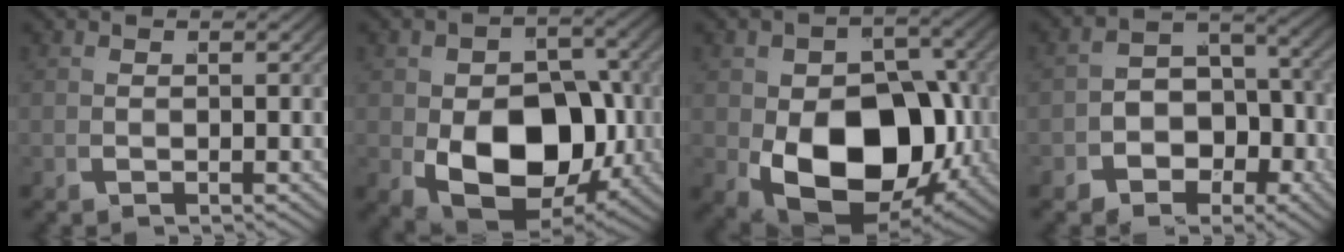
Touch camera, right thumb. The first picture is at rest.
{"total": 12.7, "force": [-1.2, 8.6, 9.4], "torque": [-0.182, -0.059, 0.014]}
{"total": 15.8, "force": [-1.8, 10.6, 11.6], "torque": [-0.223, -0.073, 0.011]}
{"total": 7.2, "force": [-2.1, 6.0, 3.5], "torque": [-0.063, -0.018, -0.033]}